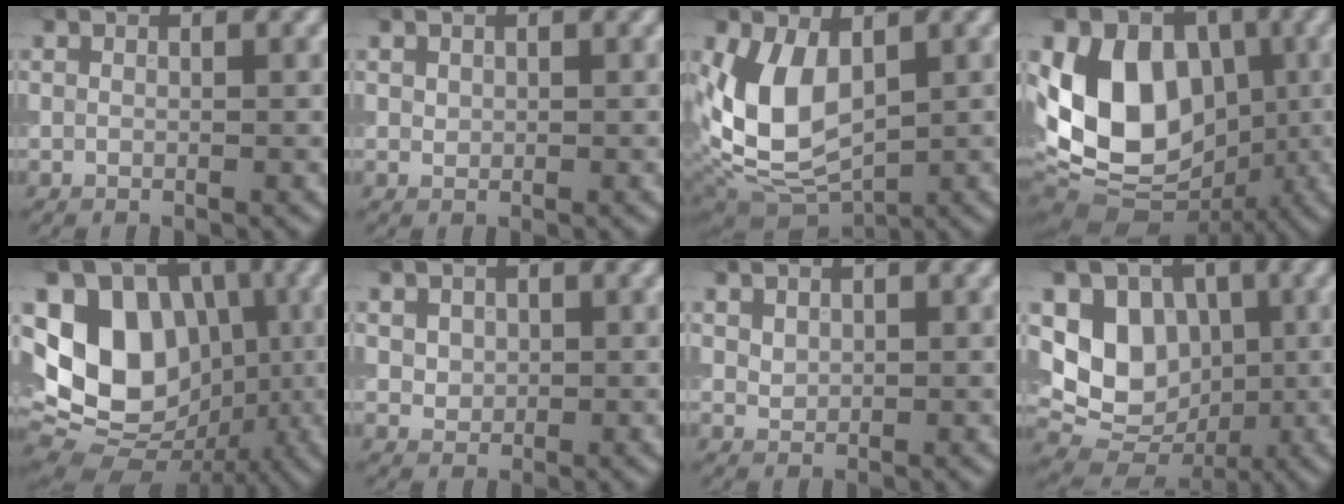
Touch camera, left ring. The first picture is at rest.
{"total": 0.6, "force": [0.3, 0.5, 0.2], "torque": [0.000, -0.002, 0.007]}
{"total": 7.4, "force": [1.1, 4.6, 5.7], "torque": [-0.124, -0.011, 0.021]}
{"total": 13.8, "force": [-0.9, 10.8, 8.5], "torque": [-0.151, 0.012, -0.021]}
{"total": 11.5, "force": [0.3, 9.0, 7.1], "torque": [-0.126, -0.002, -0.011]}
{"total": 2.3, "force": [0.9, 1.9, 1.1], "torque": [-0.025, 0.004, 0.026]}
{"total": 1.0, "force": [0.5, 0.8, 0.4], "torque": [-0.007, -0.002, 0.013]}
{"total": 7.6, "force": [0.8, 6.3, 4.2], "torque": [-0.070, -0.016, 0.015]}